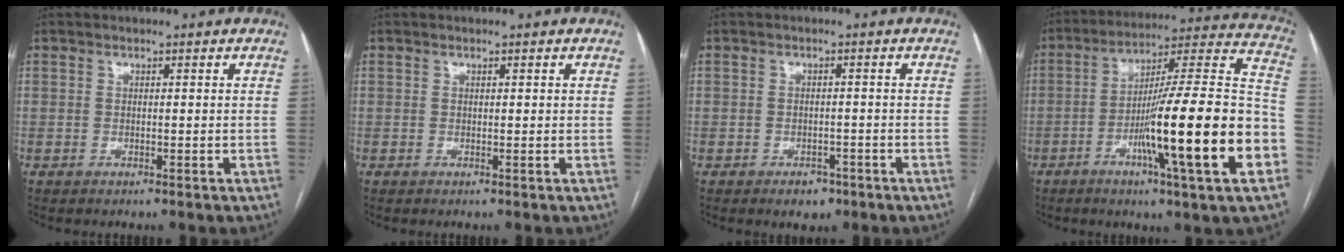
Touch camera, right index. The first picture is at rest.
{"total": 0.0}
{"total": 3.0, "force": [-1.9, 1.9, 1.2], "torque": [-0.011, 0.004, -0.019]}
{"total": 25.2, "force": [-7.8, 0.3, 23.9], "torque": [-0.307, -0.008, -0.131]}